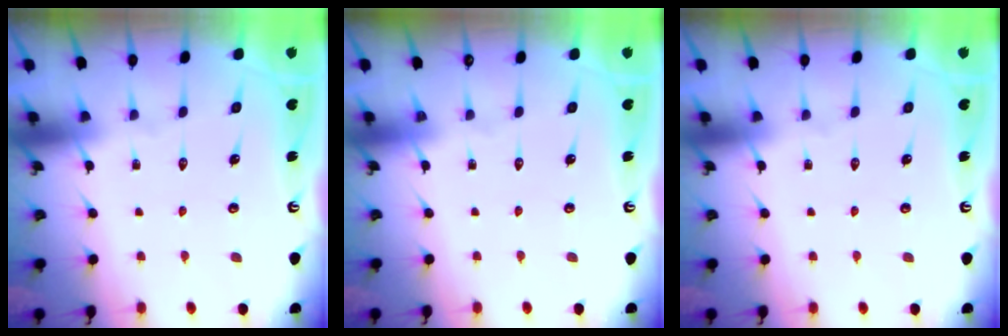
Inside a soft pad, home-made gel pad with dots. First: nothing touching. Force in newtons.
{"total": 0.0}
{"total": 0.0}